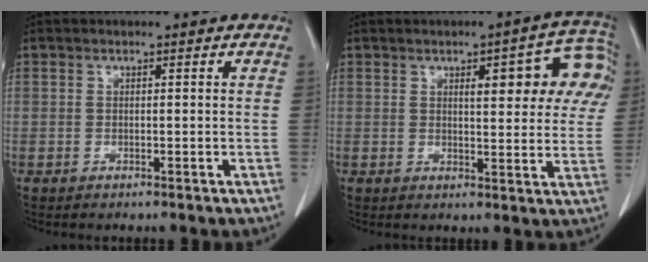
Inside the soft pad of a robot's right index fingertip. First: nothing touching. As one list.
[{"total": 11.8, "force": [4.1, 3.5, 10.6], "torque": [-0.117, 0.023, 0.046]}]